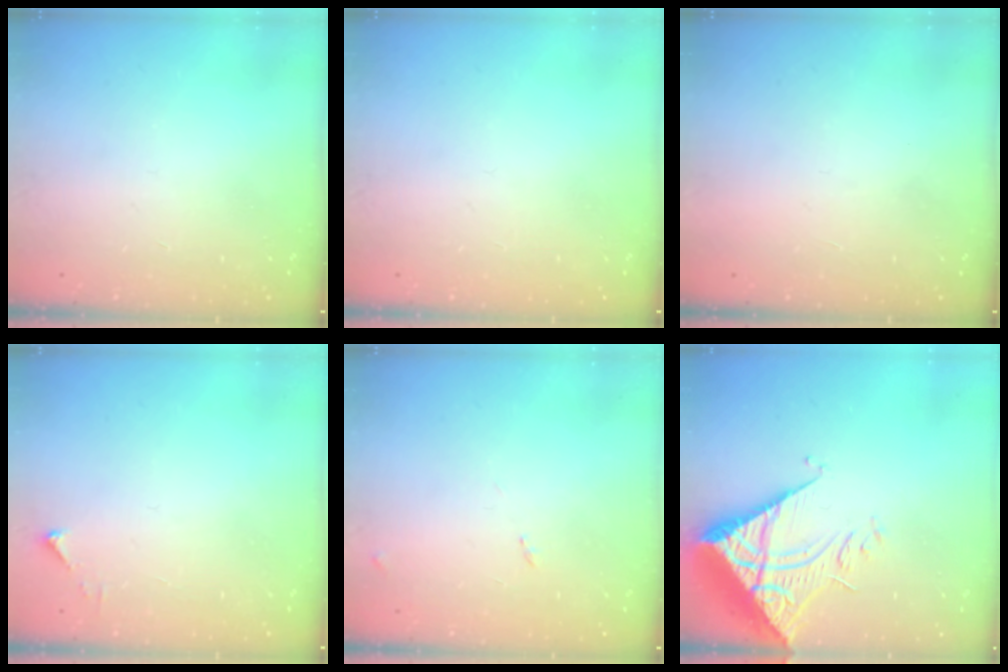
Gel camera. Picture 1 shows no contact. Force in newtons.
{"total": 0.0}
{"total": 1.5, "press": 1.5, "slide": 0.1}
{"total": 2.5, "press": 2.5, "slide": 0.3}
{"total": 7.6, "press": 7.5, "slide": 0.7}
{"total": 10.7, "press": 10.6, "slide": 1.0}